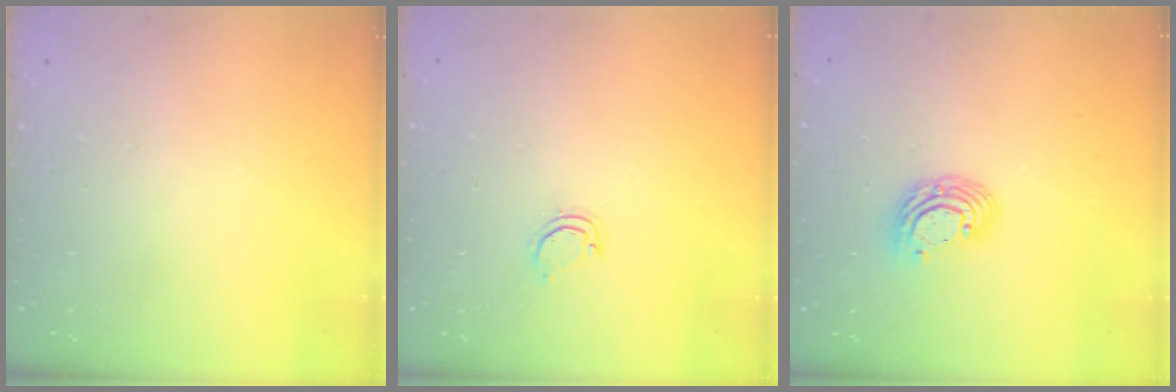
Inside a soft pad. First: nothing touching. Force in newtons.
{"total": 3.1, "press": 3.1, "slide": 0.2}
{"total": 8.3, "press": 8.2, "slide": 1.4}